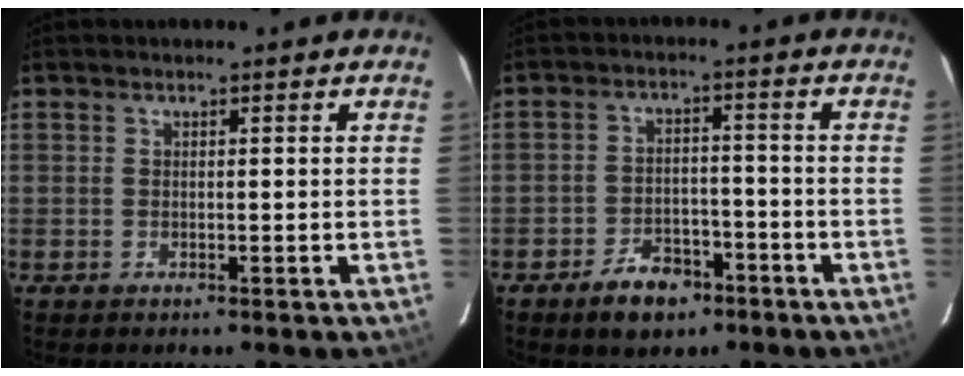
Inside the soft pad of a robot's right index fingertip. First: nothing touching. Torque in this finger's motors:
{"motor_torque": [0.54, -0.55, 0.10, -0.08]}